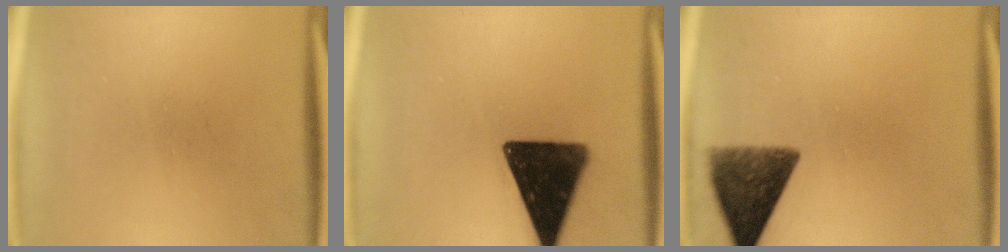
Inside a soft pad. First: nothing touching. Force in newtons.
{"total": 17.1}
{"total": 10.0}